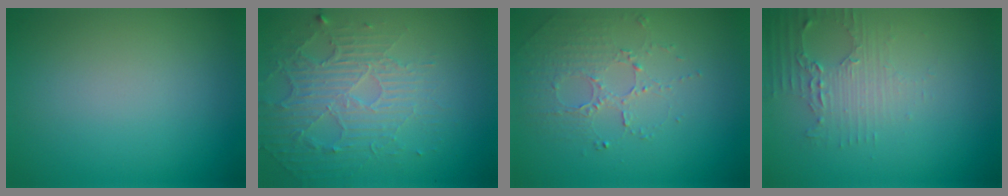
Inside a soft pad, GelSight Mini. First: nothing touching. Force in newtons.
{"total": 5.0, "press": 3.2, "slide": 3.8}
{"total": 1.9, "press": 1.5, "slide": 1.1}
{"total": 2.4, "press": 2.3, "slide": 0.9}